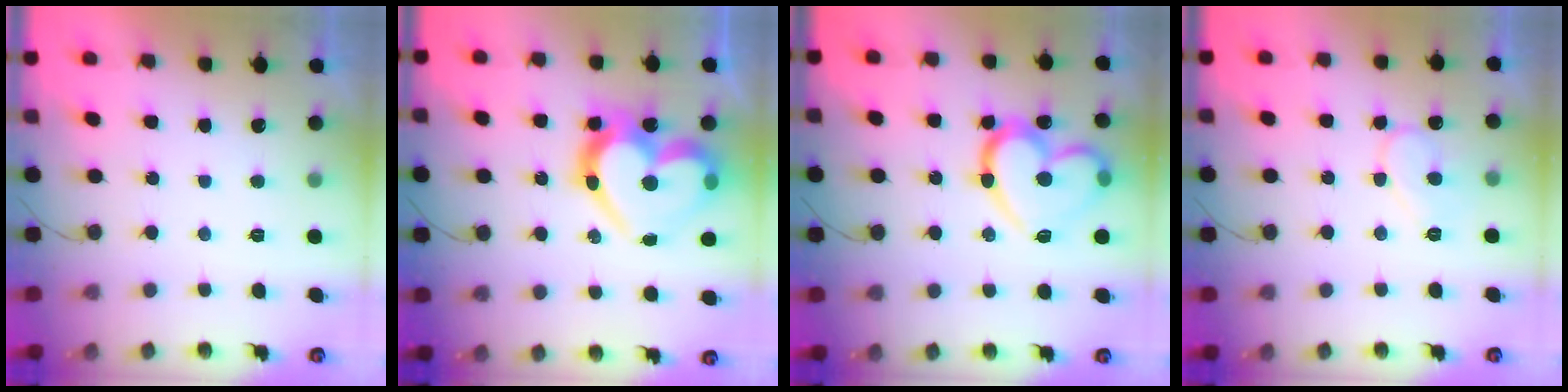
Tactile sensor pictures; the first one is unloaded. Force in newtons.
{"total": 21.4, "press": 21.3, "slide": 2.6}
{"total": 18.9, "press": 18.8, "slide": 1.2}
{"total": 9.1, "press": 9.0, "slide": 0.8}